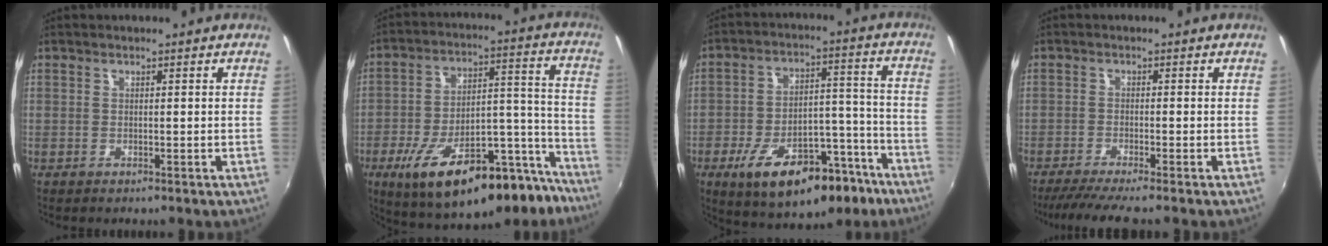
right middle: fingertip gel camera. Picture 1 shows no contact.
{"total": 26.5, "force": [-18.4, 9.9, 16.3], "torque": [-0.248, 0.019, -0.259]}
{"total": 20.7, "force": [-12.7, 9.6, 13.2], "torque": [-0.222, 0.011, -0.169]}
{"total": 6.5, "force": [-5.6, -0.6, 3.3], "torque": [-0.078, -0.023, -0.093]}